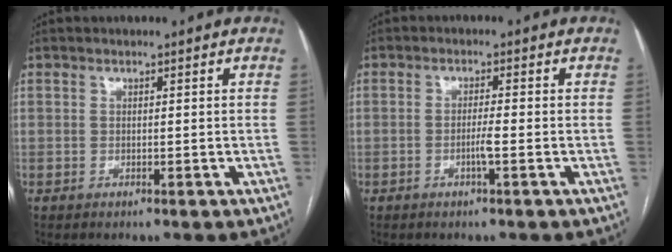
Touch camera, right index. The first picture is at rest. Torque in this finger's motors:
{"motor_torque": [-0.11, 0.00, -0.09, 0.00]}